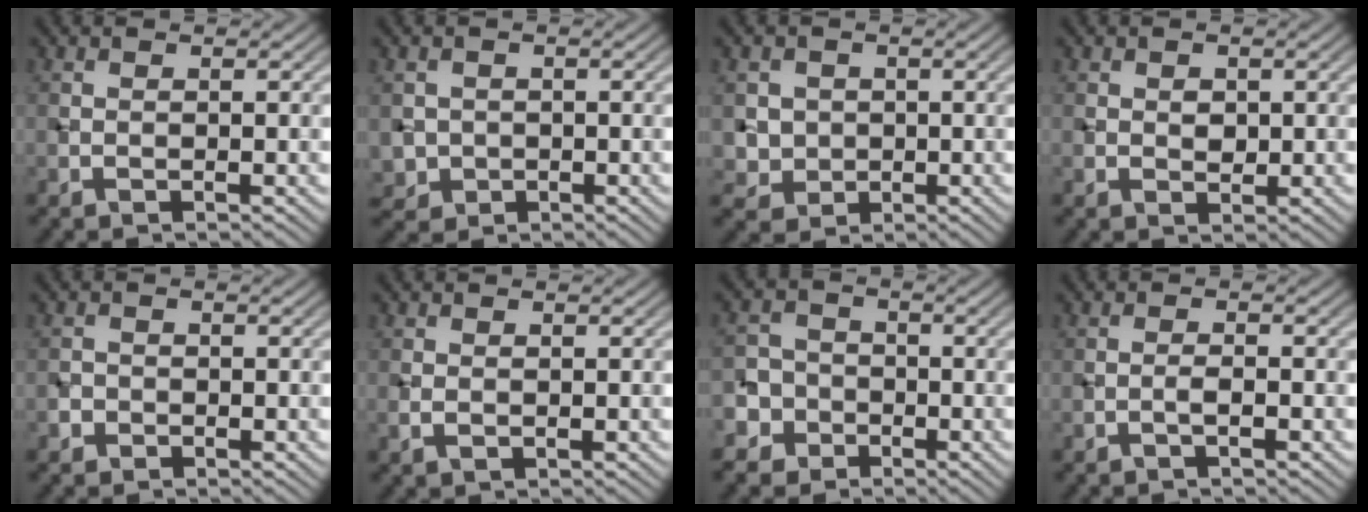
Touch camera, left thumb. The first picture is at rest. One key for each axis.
{"total": 2.6, "fx": -0.2, "fy": 2.6, "fz": 0.5, "tx": -0.017, "ty": -0.013, "tz": -0.003}
{"total": 3.5, "fx": 0.3, "fy": 3.4, "fz": 0.7, "tx": -0.030, "ty": -0.015, "tz": 0.007}
{"total": 1.4, "fx": 0.4, "fy": 1.1, "fz": 0.8, "tx": -0.016, "ty": -0.002, "tz": 0.007}
{"total": 1.2, "fx": -0.7, "fy": 1.0, "fz": 0.2, "tx": 0.001, "ty": 0.000, "tz": -0.016}
{"total": 1.2, "fx": -0.2, "fy": 0.7, "fz": 0.9, "tx": -0.019, "ty": -0.001, "tz": -0.003}
{"total": 5.4, "fx": -2.6, "fy": 4.6, "fz": 0.9, "tx": -0.020, "ty": -0.001, "tz": -0.073}
{"total": 1.2, "fx": -0.6, "fy": 0.1, "fz": 1.0, "tx": -0.019, "ty": 0.007, "tz": -0.014}